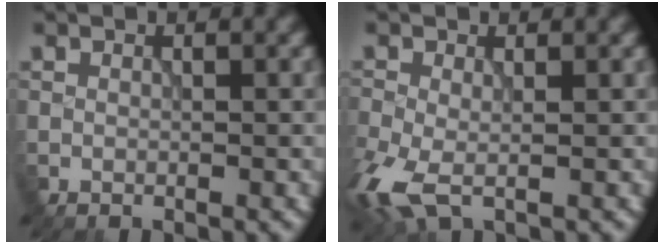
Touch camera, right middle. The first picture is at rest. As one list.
[{"total": 5.0, "force": [-1.8, 2.6, 3.8], "torque": [-0.108, -0.017, -0.038]}]